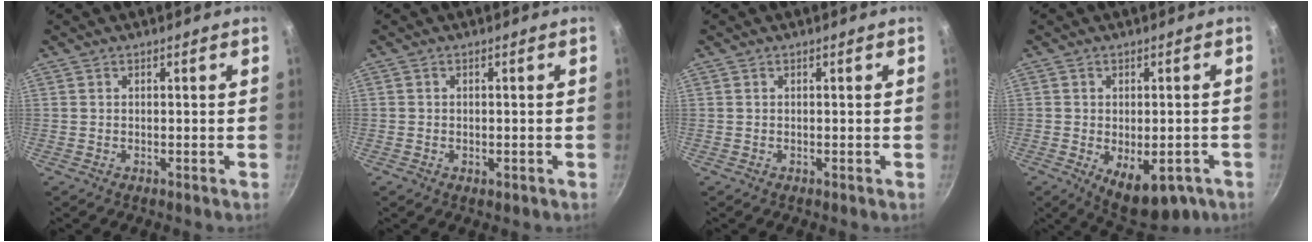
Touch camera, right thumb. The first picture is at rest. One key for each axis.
{"total": 1.1, "fx": -0.4, "fy": 0.7, "fz": 0.8, "tx": -0.009, "ty": 0.001, "tz": -0.005}
{"total": 0.0}
{"total": 11.0, "fx": -4.3, "fy": 5.7, "fz": 8.4, "tx": -0.082, "ty": 0.001, "tz": -0.041}